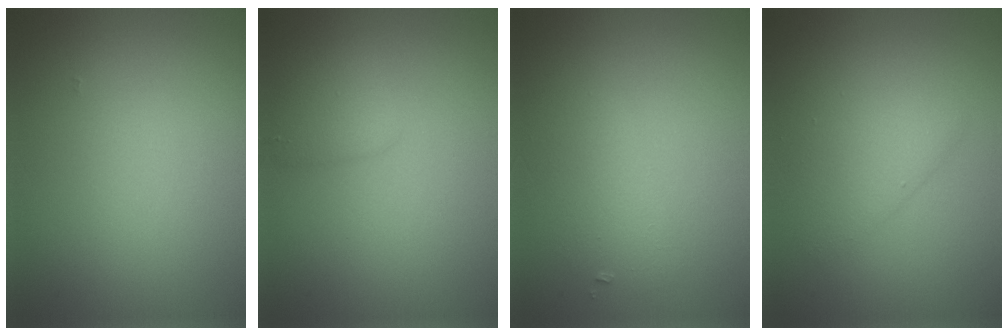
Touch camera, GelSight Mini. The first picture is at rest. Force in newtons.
{"total": 2.0, "press": 2.0, "slide": 0.0}
{"total": 2.0, "press": 2.0, "slide": 0.1}
{"total": 3.0, "press": 3.0, "slide": 0.3}